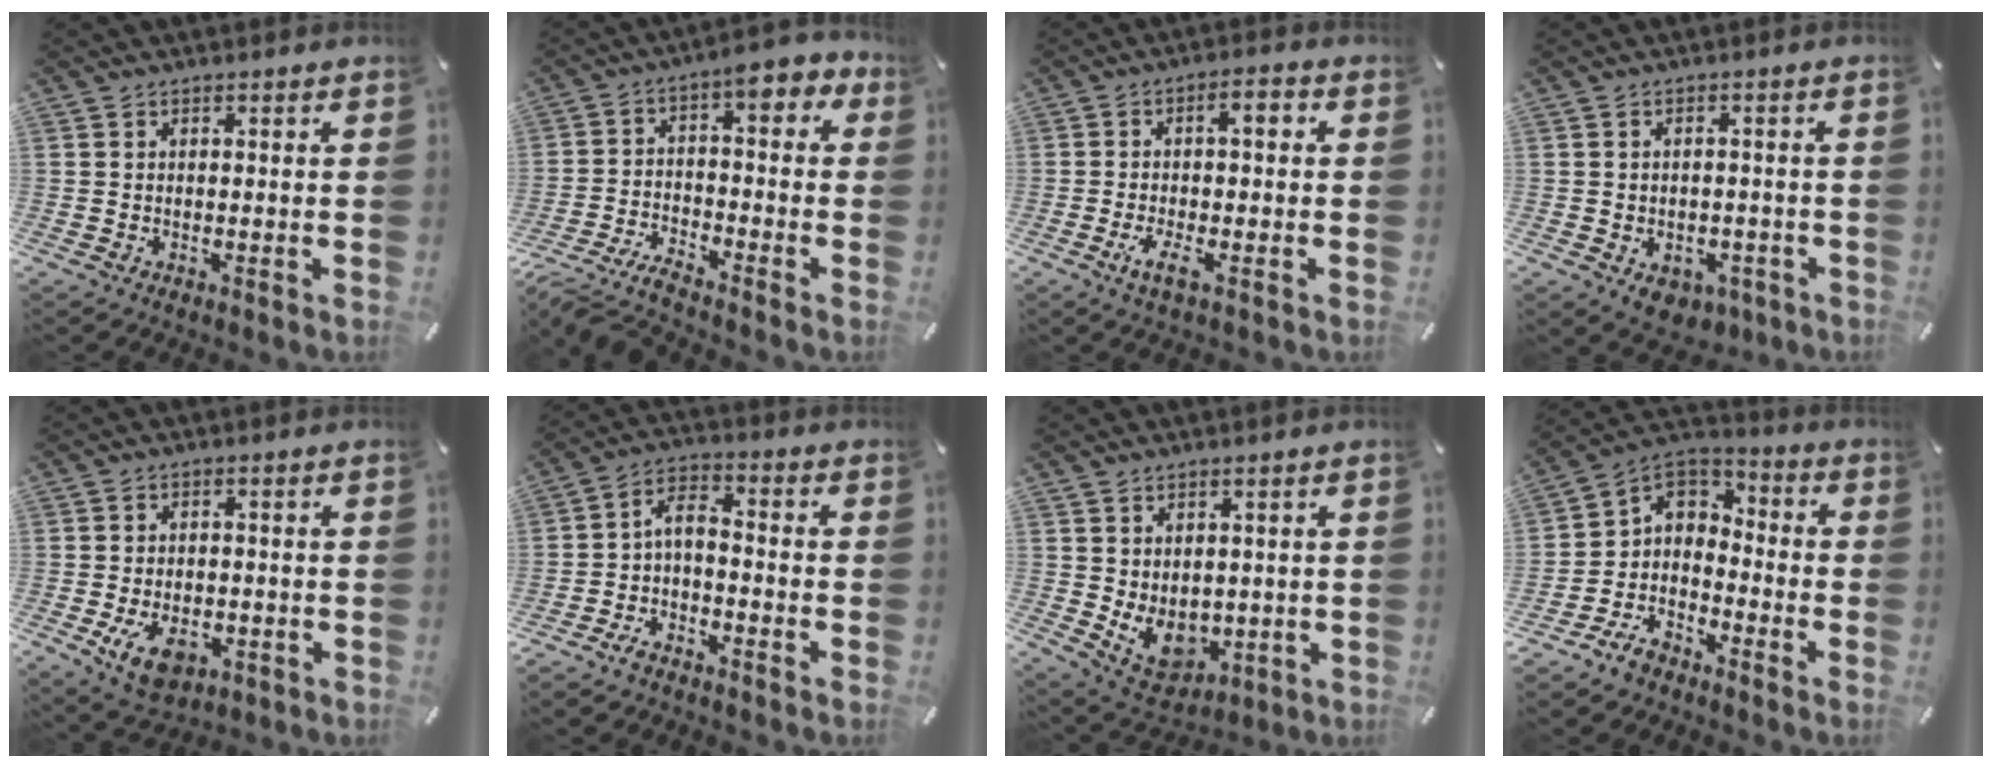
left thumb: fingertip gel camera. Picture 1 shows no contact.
{"total": 6.7, "force": [-4.5, 2.6, 4.2], "torque": [-0.088, 0.010, -0.094]}
{"total": 7.2, "force": [-1.3, 2.2, 6.8], "torque": [-0.113, 0.000, -0.031]}
{"total": 4.8, "force": [-2.0, 3.6, 2.5], "torque": [-0.027, 0.011, -0.031]}
{"total": 7.5, "force": [-2.5, 5.2, 4.8], "torque": [-0.083, 0.003, -0.044]}
{"total": 4.1, "force": [-2.4, 1.8, 2.8], "torque": [-0.056, 0.010, -0.048]}
{"total": 8.0, "force": [0.2, 6.6, 4.6], "torque": [-0.070, -0.015, 0.009]}
{"total": 7.0, "force": [-3.9, 5.6, 1.3], "torque": [-0.041, 0.016, -0.076]}